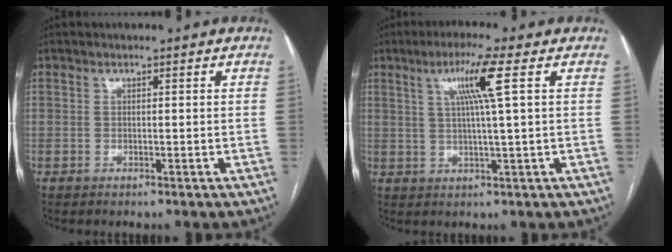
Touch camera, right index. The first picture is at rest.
{"total": 6.9, "force": [2.4, -1.1, 6.4], "torque": [-0.115, 0.004, 0.045]}